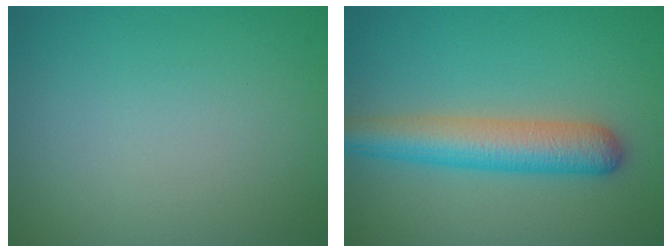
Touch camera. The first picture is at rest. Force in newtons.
{"total": 5.3, "press": 5.3, "slide": 0.2}